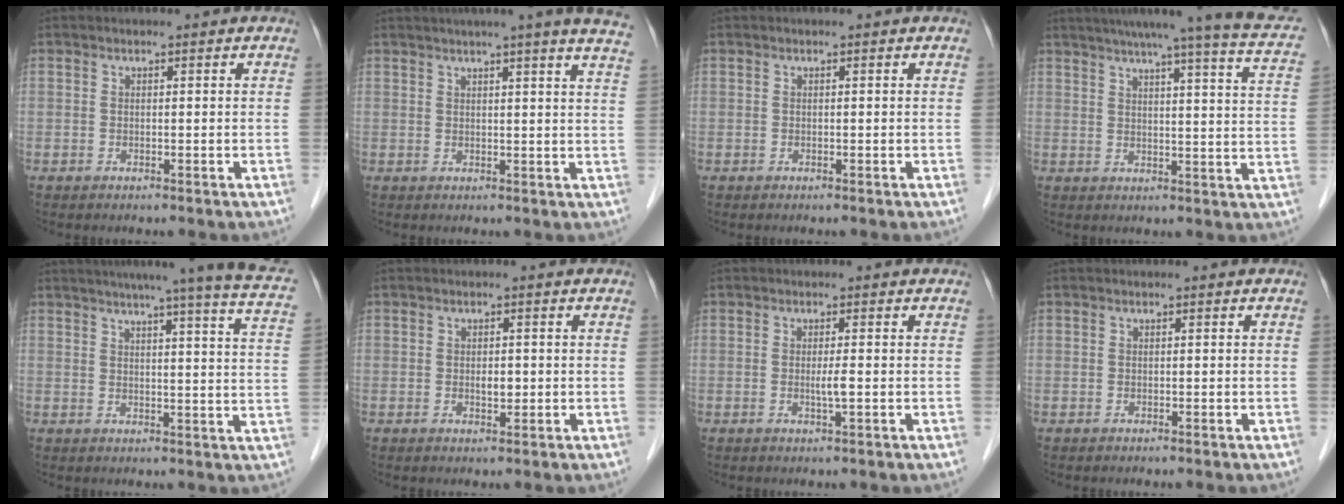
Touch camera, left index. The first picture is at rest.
{"total": 14.0, "force": [11.7, -1.0, 7.5], "torque": [-0.105, -0.012, 0.125]}
{"total": 0.0}
{"total": 20.6, "force": [16.7, 0.4, 12.0], "torque": [-0.169, -0.011, 0.193]}
{"total": 19.8, "force": [16.2, -0.4, 11.3], "torque": [-0.160, -0.020, 0.185]}
{"total": 1.6, "force": [-0.1, 0.9, 1.4], "torque": [-0.023, -0.002, 0.000]}
{"total": 1.7, "force": [-0.2, -0.2, 1.6], "torque": [-0.034, -0.004, -0.004]}
{"total": 0.0}